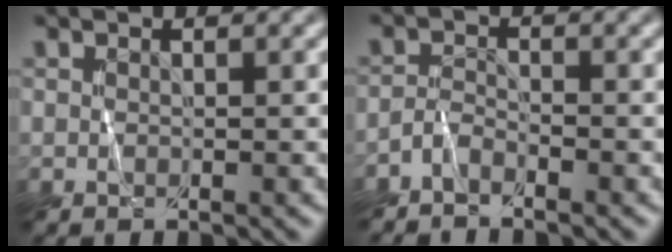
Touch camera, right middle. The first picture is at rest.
{"total": 1.4, "force": [-1.4, 0.2, 0.0], "torque": [0.000, 0.004, -0.030]}